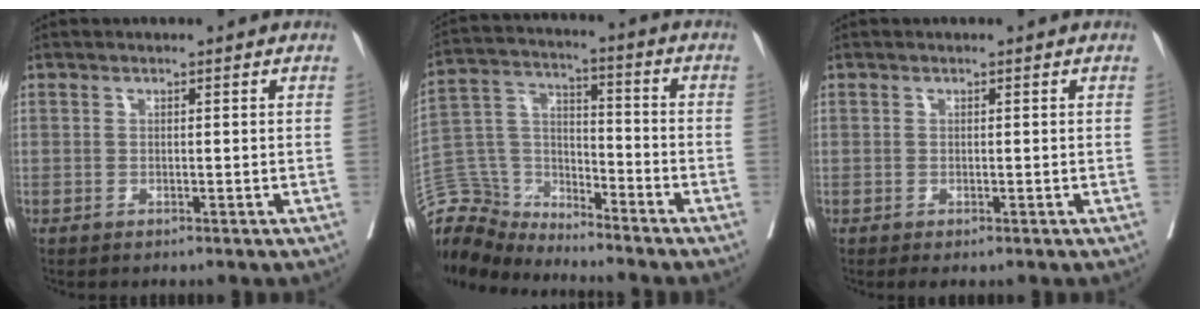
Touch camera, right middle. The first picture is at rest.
{"total": 11.0, "force": [-10.7, 2.7, -0.3], "torque": [-0.003, 0.050, -0.210]}
{"total": 0.5, "force": [-0.2, 0.3, 0.4], "torque": [-0.004, -0.001, 0.000]}